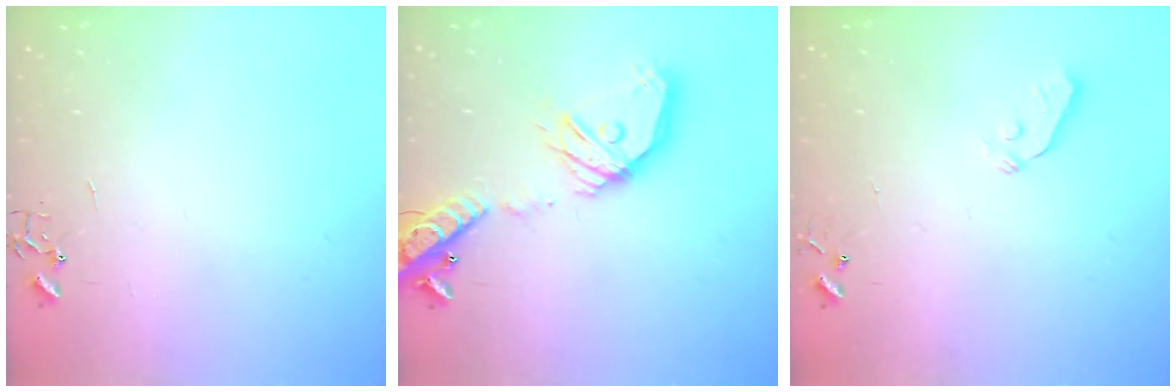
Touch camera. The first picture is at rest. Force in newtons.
{"total": 21.9, "press": 21.6, "slide": 3.8}
{"total": 3.2, "press": 3.1, "slide": 0.6}